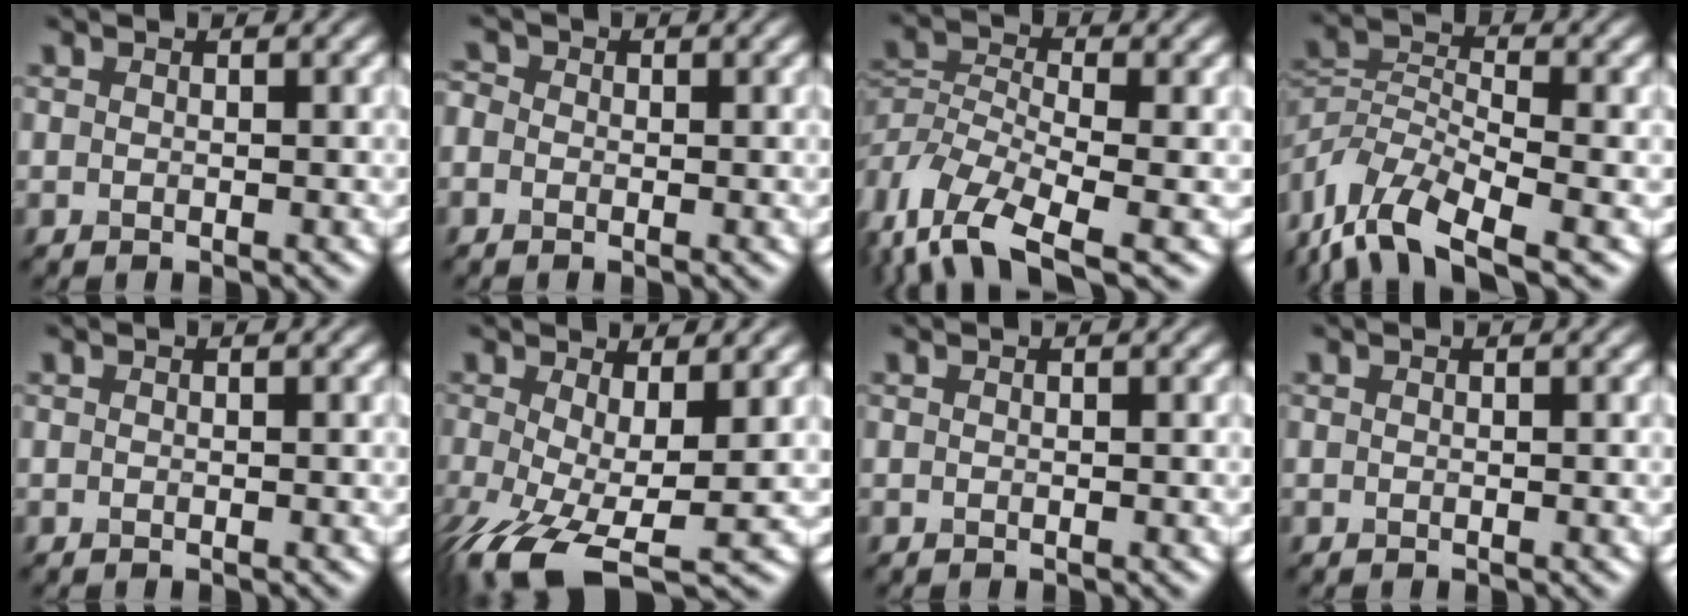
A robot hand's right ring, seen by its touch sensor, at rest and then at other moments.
{"total": 1.1, "force": [0.0, 1.0, 0.4], "torque": [-0.008, 0.005, -0.014]}
{"total": 8.5, "force": [-4.7, 3.9, 6.0], "torque": [-0.119, -0.009, -0.098]}
{"total": 9.1, "force": [-5.7, 3.7, 6.1], "torque": [-0.116, -0.003, -0.120]}
{"total": 0.0}
{"total": 8.3, "force": [-3.1, 3.1, 7.1], "torque": [-0.151, -0.030, -0.054]}
{"total": 0.0}
{"total": 0.0}